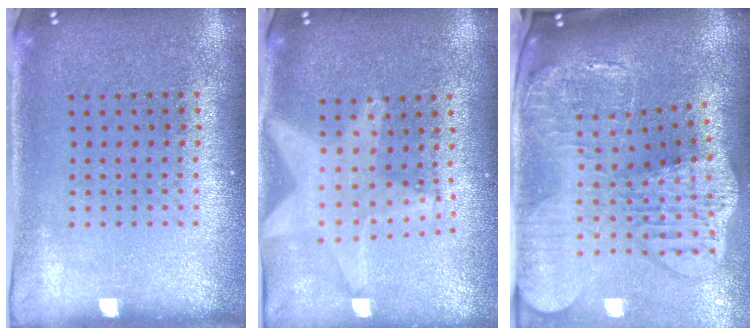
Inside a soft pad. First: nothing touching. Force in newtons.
{"total": 2.3, "press": 1.8, "slide": 1.3}
{"total": 4.5, "press": 3.4, "slide": 2.9}